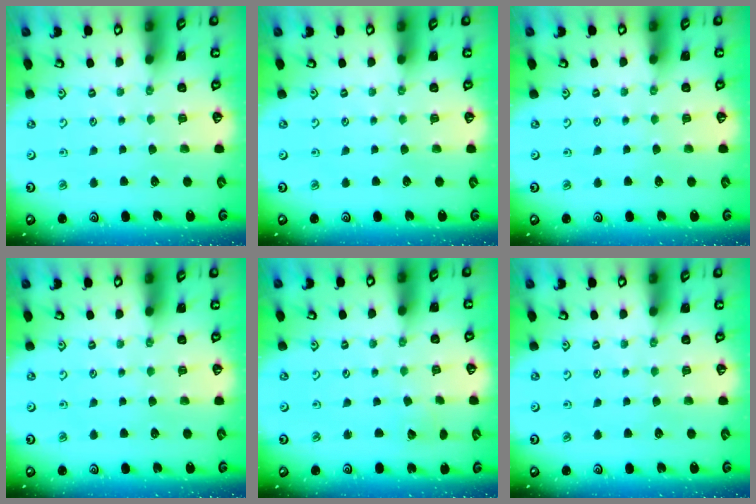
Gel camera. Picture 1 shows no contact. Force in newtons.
{"total": 0.0}
{"total": 0.0}
{"total": 0.0}
{"total": 2.7, "press": 2.7, "slide": 0.3}
{"total": 0.0}